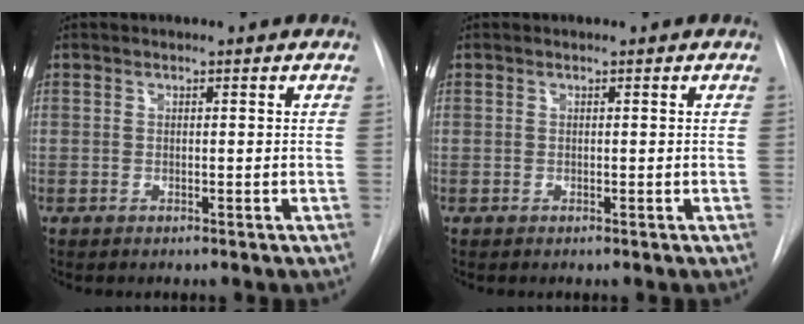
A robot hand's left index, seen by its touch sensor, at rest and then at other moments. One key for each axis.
{"total": 0.0}